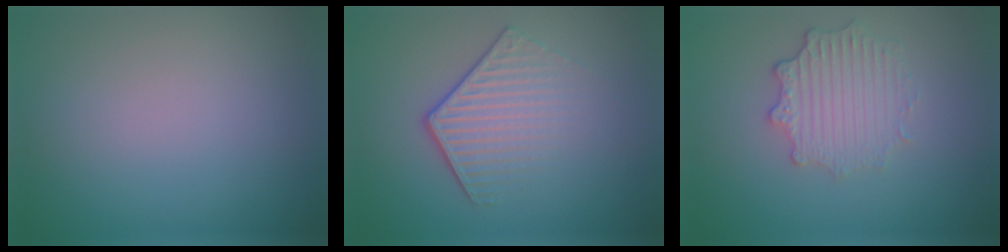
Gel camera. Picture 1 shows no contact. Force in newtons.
{"total": 4.1, "press": 2.9, "slide": 3.0}
{"total": 3.6, "press": 2.8, "slide": 2.2}